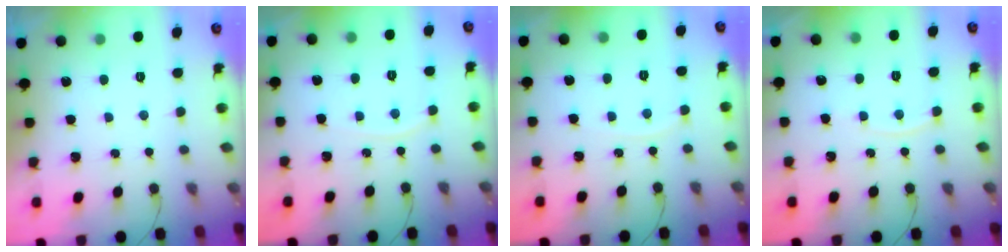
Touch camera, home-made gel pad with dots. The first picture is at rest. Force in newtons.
{"total": 4.0, "press": 4.0, "slide": 0.5}
{"total": 2.8, "press": 2.7, "slide": 0.3}
{"total": 4.4, "press": 4.3, "slide": 0.7}